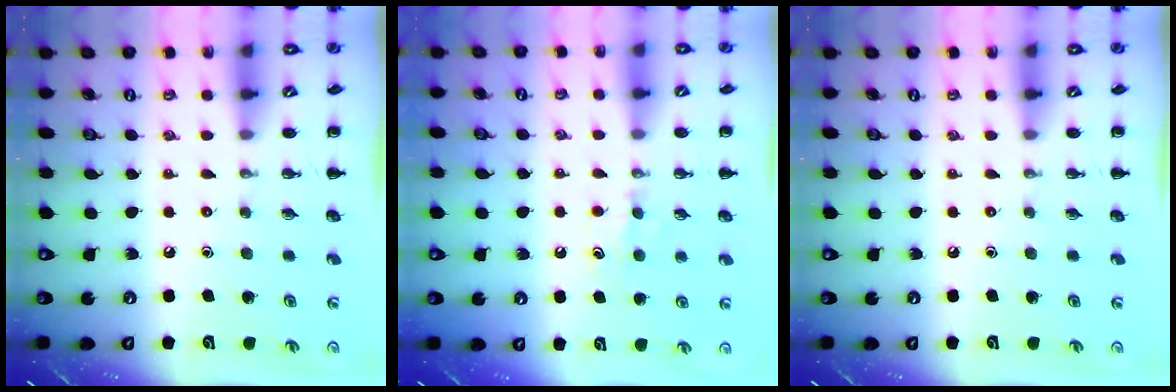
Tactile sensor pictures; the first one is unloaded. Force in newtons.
{"total": 4.6, "press": 4.4, "slide": 1.4}
{"total": 0.0}